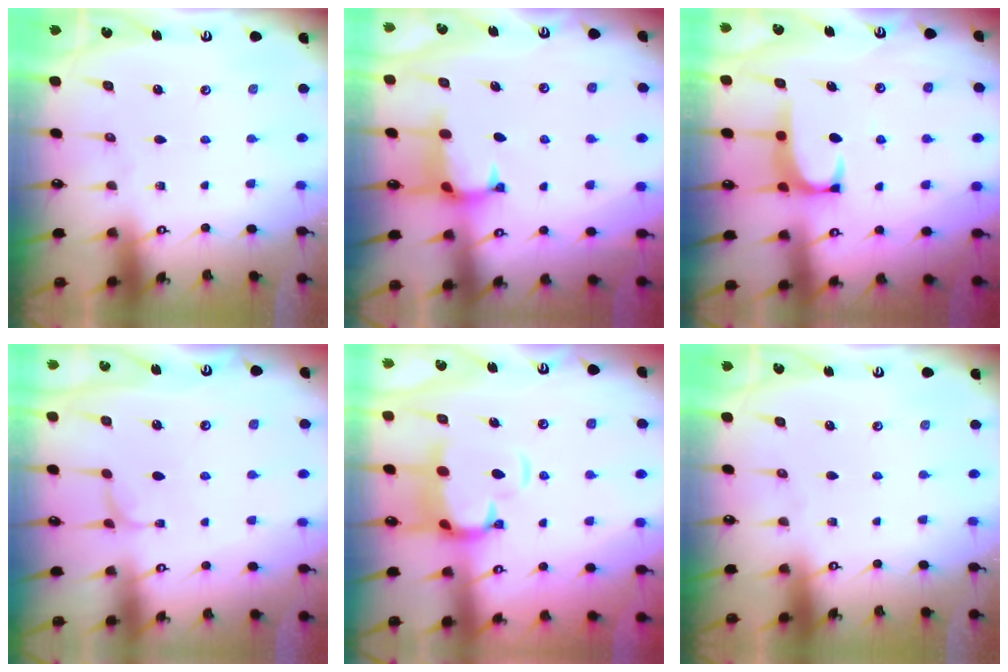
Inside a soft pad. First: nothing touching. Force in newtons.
{"total": 1.2, "press": 0.9, "slide": 0.8}
{"total": 2.0, "press": 2.0, "slide": 0.3}
{"total": 2.8, "press": 2.8, "slide": 0.2}
{"total": 4.5, "press": 4.2, "slide": 1.8}
{"total": 0.0}